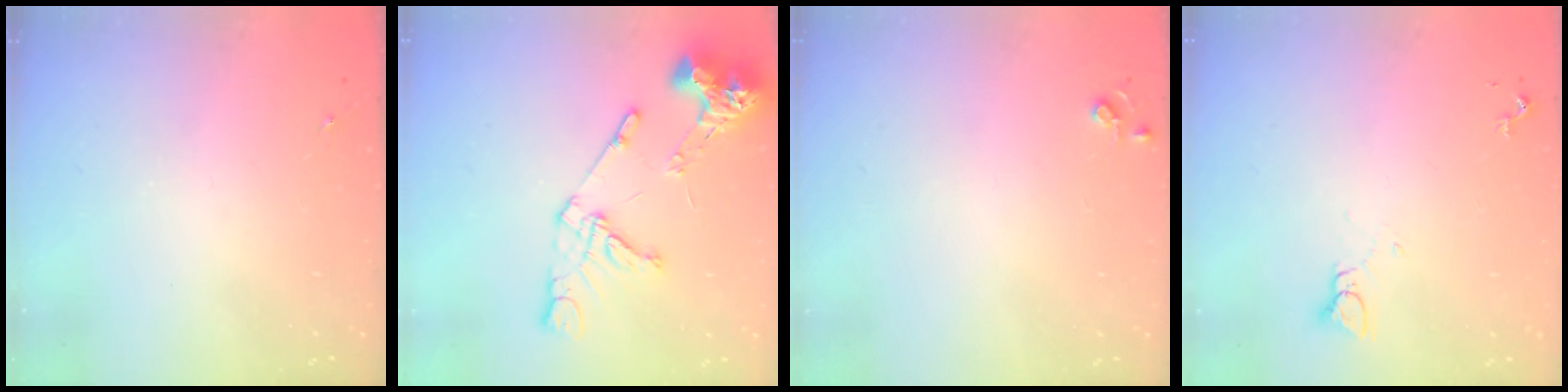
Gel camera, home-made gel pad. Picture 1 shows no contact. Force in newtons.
{"total": 15.7, "press": 15.5, "slide": 1.9}
{"total": 3.8, "press": 3.8, "slide": 0.5}
{"total": 2.8, "press": 2.8, "slide": 0.1}